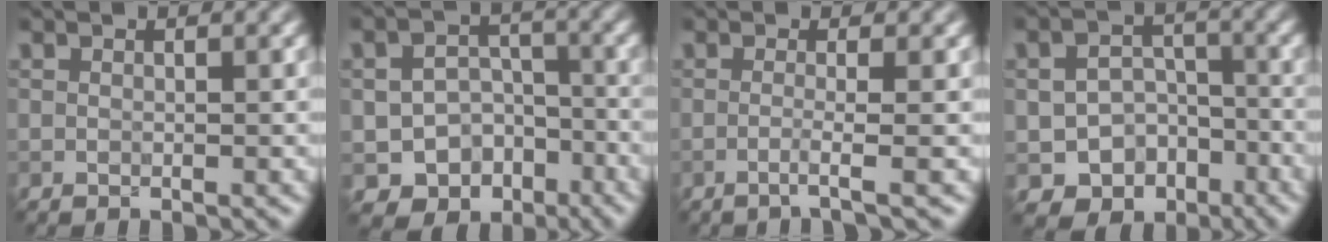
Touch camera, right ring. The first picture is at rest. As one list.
[{"total": 7.0, "force": [-3.9, 5.3, 2.5], "torque": [-0.017, -0.003, -0.058]}, {"total": 2.0, "force": [-0.7, 0.3, 1.9], "torque": [-0.022, 0.000, -0.029]}, {"total": 6.2, "force": [-3.4, 4.6, 2.3], "torque": [-0.017, 0.001, -0.047]}]